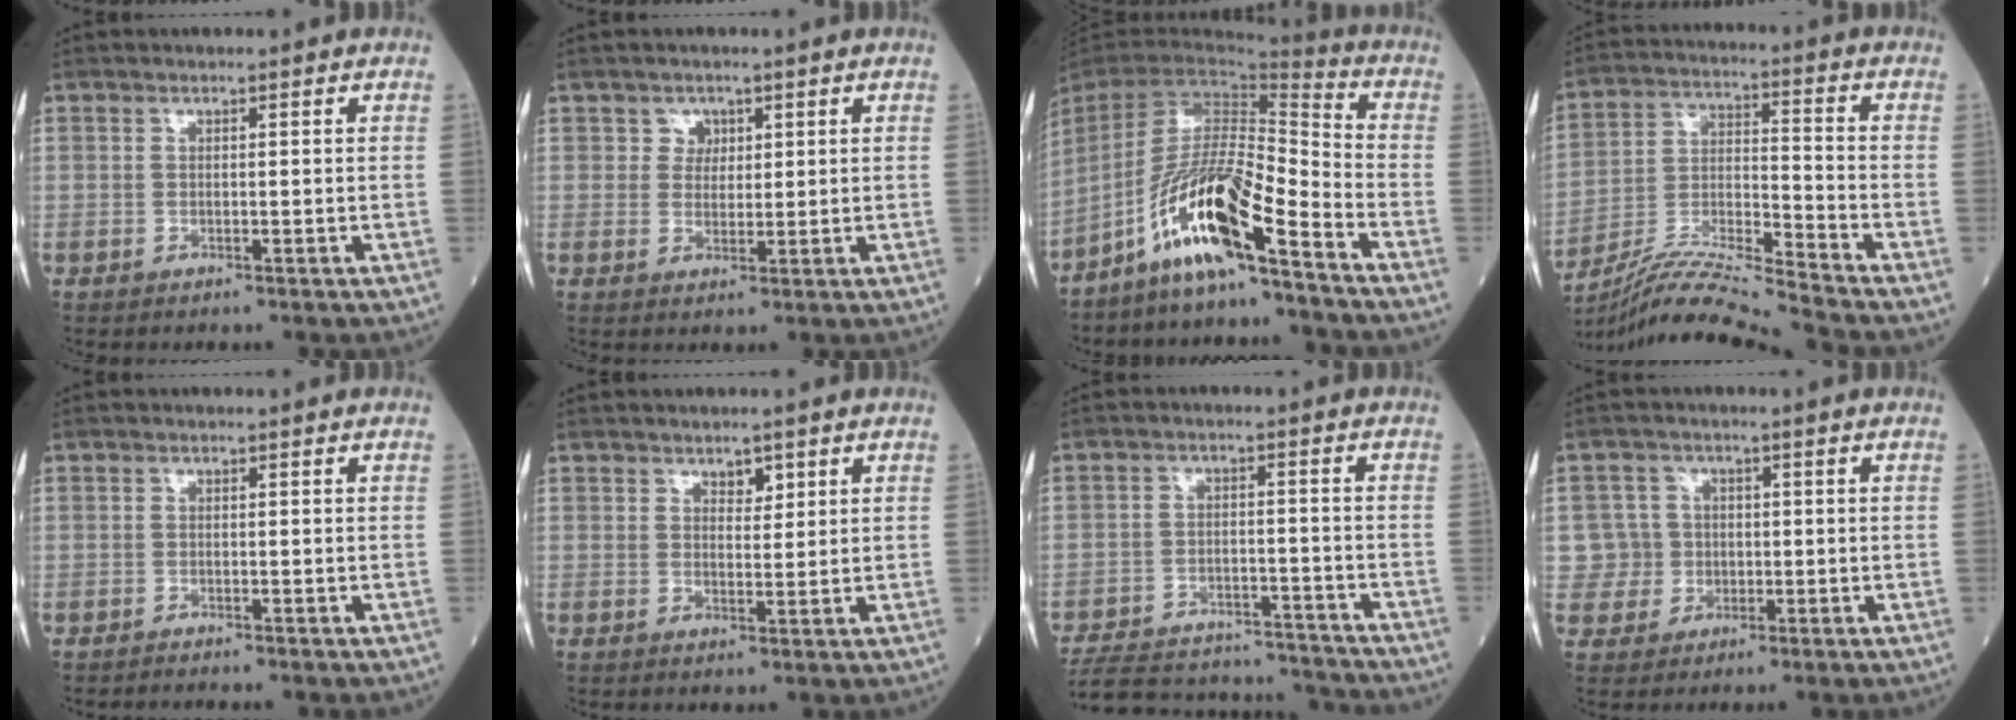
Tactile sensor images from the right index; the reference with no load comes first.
{"total": 2.3, "force": [1.1, 1.9, 0.4], "torque": [0.001, -0.001, 0.014]}
{"total": 14.2, "force": [-9.4, 0.7, 10.7], "torque": [-0.212, -0.010, -0.176]}
{"total": 13.2, "force": [-12.3, -2.9, 3.7], "torque": [-0.068, 0.004, -0.229]}
{"total": 1.0, "force": [-0.9, -0.1, 0.2], "torque": [-0.008, -0.002, -0.015]}
{"total": 2.2, "force": [1.4, 1.1, 1.2], "torque": [-0.013, -0.002, 0.023]}
{"total": 19.3, "force": [-18.3, 3.7, 5.0], "torque": [-0.115, 0.001, -0.260]}
{"total": 4.7, "force": [-0.3, 4.6, -0.3], "torque": [0.016, 0.012, -0.004]}